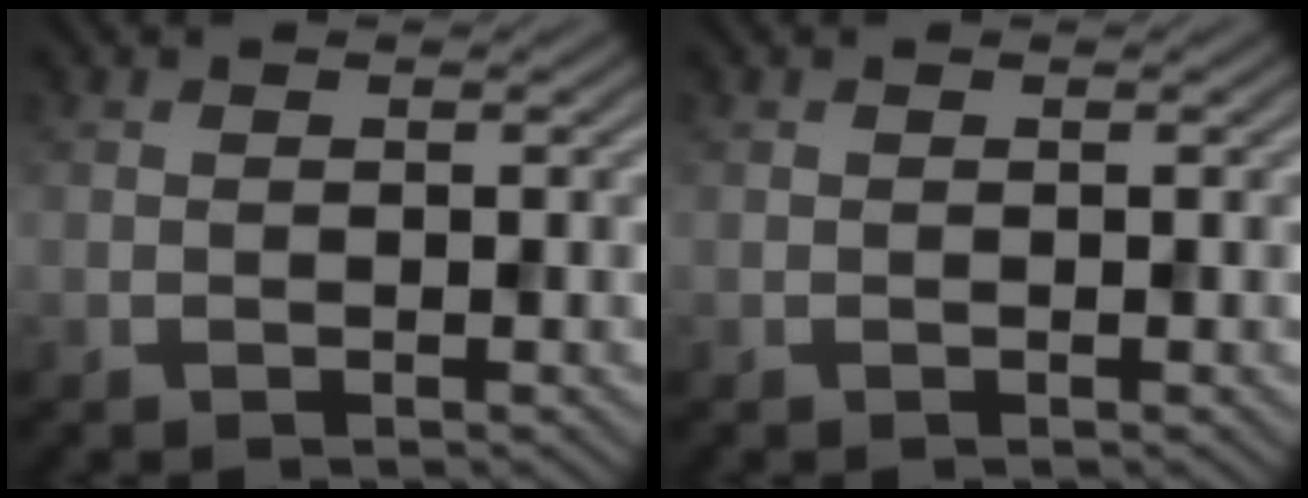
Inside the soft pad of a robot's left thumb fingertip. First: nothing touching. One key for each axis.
{"total": 0.0}